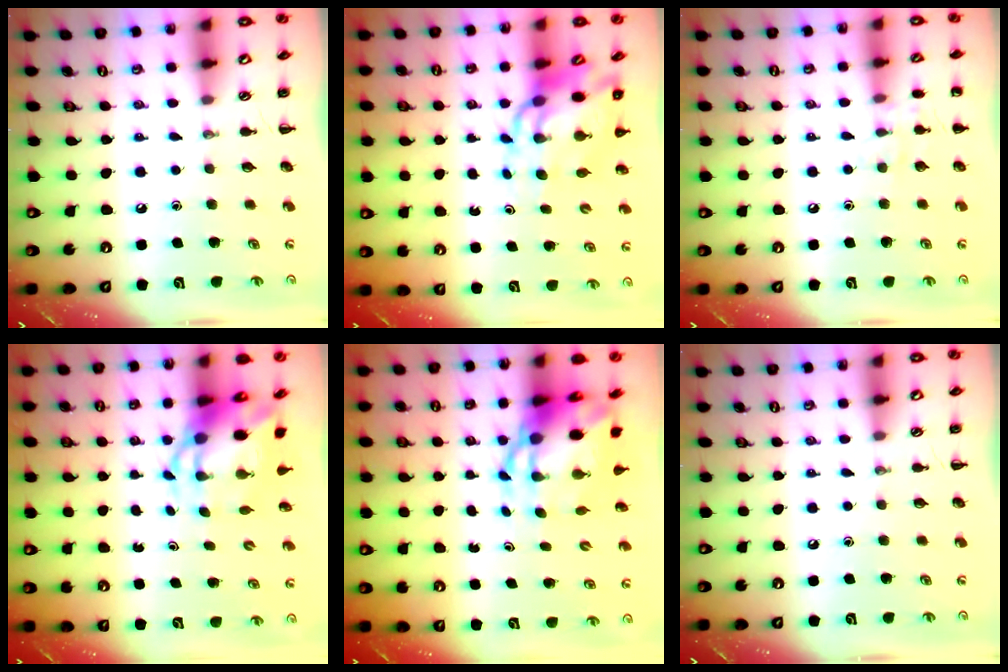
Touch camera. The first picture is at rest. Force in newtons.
{"total": 13.2, "press": 12.5, "slide": 4.2}
{"total": 7.2, "press": 6.9, "slide": 2.1}
{"total": 6.4, "press": 6.2, "slide": 1.7}
{"total": 8.4, "press": 8.1, "slide": 2.2}
{"total": 0.0}